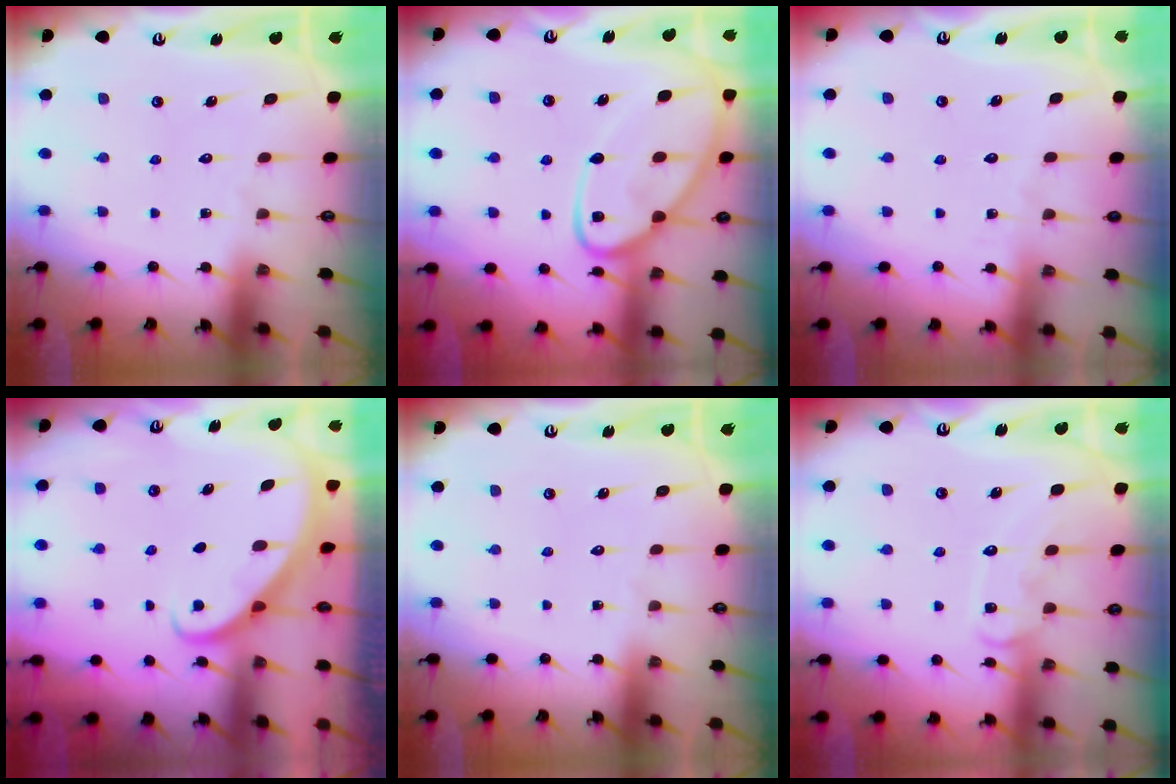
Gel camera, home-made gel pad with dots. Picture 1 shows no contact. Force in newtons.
{"total": 15.7, "press": 15.6, "slide": 1.5}
{"total": 2.7, "press": 2.7, "slide": 0.3}
{"total": 2.9, "press": 2.9, "slide": 0.2}
{"total": 0.0}
{"total": 10.7, "press": 10.7, "slide": 0.9}